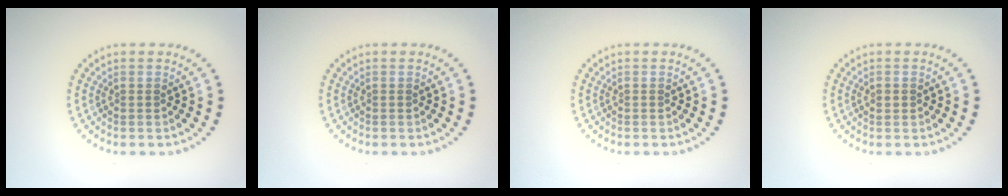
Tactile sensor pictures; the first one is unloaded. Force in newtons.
{"total": 0.0}
{"total": 0.0}
{"total": 0.9, "press": 0.9, "slide": 0.1}